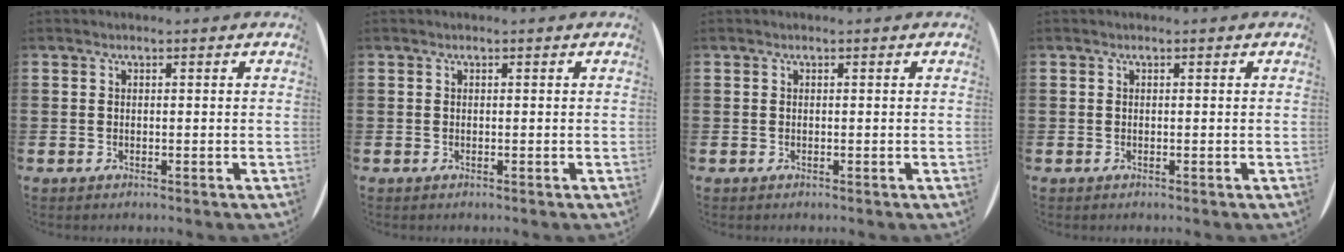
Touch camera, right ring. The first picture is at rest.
{"total": 0.0}
{"total": 0.0}
{"total": 0.0}